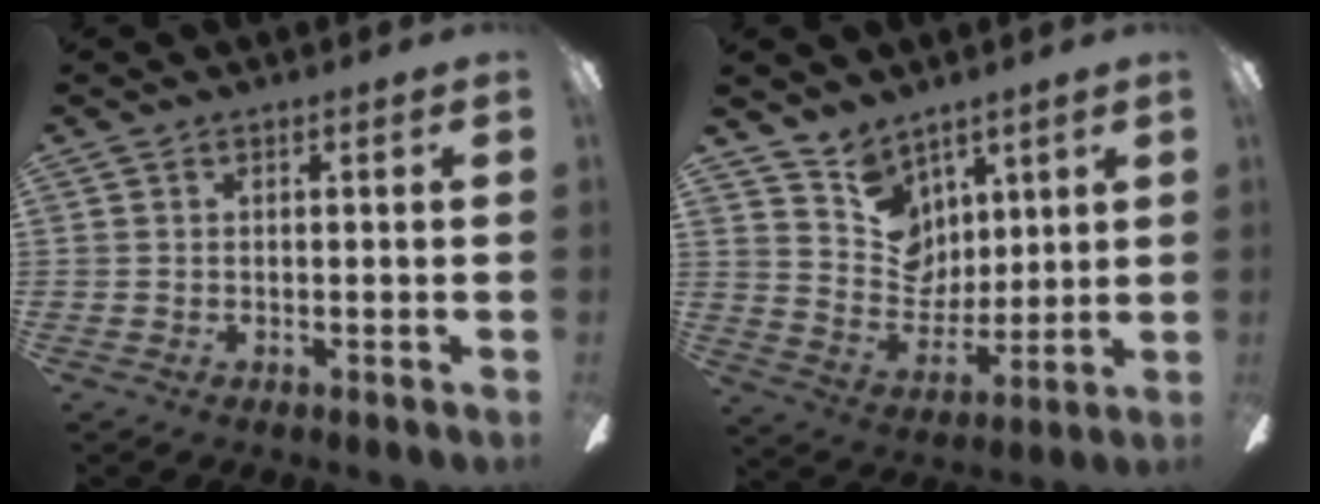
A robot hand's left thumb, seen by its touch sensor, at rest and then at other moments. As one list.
[{"total": 10.1, "force": [6.6, 7.4, 1.7], "torque": [-0.044, -0.050, 0.134]}]